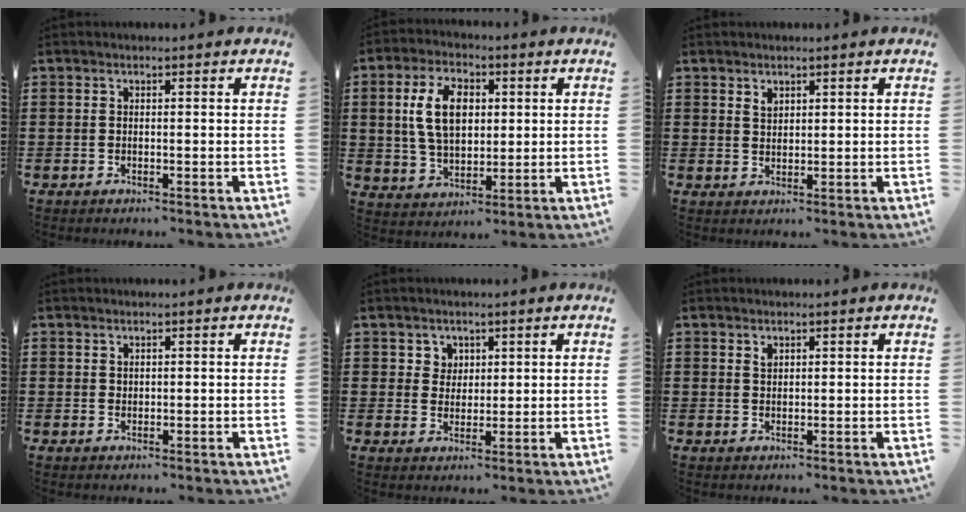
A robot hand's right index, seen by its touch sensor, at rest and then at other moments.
{"total": 9.3, "force": [1.6, 5.7, 7.2], "torque": [-0.164, 0.009, 0.021]}
{"total": 1.5, "force": [1.1, 0.9, 0.5], "torque": [-0.012, 0.003, 0.021]}
{"total": 0.8, "force": [0.5, 0.5, 0.2], "torque": [-0.005, 0.002, 0.010]}
{"total": 3.0, "force": [1.5, 2.6, 0.3], "torque": [-0.010, 0.008, 0.026]}
{"total": 1.1, "force": [0.8, 0.6, 0.4], "torque": [-0.002, -0.002, 0.013]}